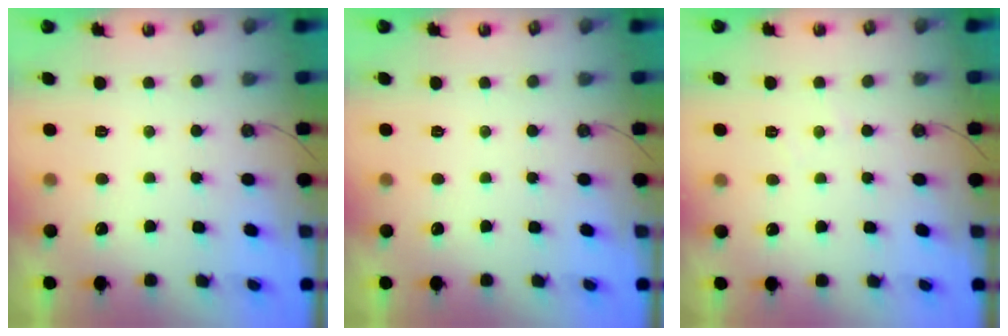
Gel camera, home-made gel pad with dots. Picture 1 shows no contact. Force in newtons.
{"total": 0.0}
{"total": 2.6, "press": 2.5, "slide": 0.5}